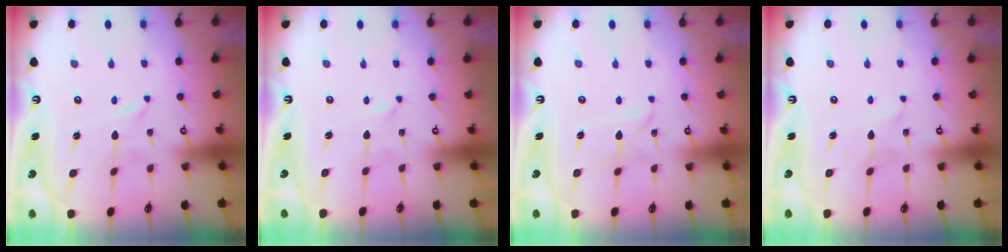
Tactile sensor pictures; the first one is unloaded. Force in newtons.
{"total": 0.0}
{"total": 3.9, "press": 3.9, "slide": 0.3}
{"total": 1.9, "press": 1.9, "slide": 0.2}